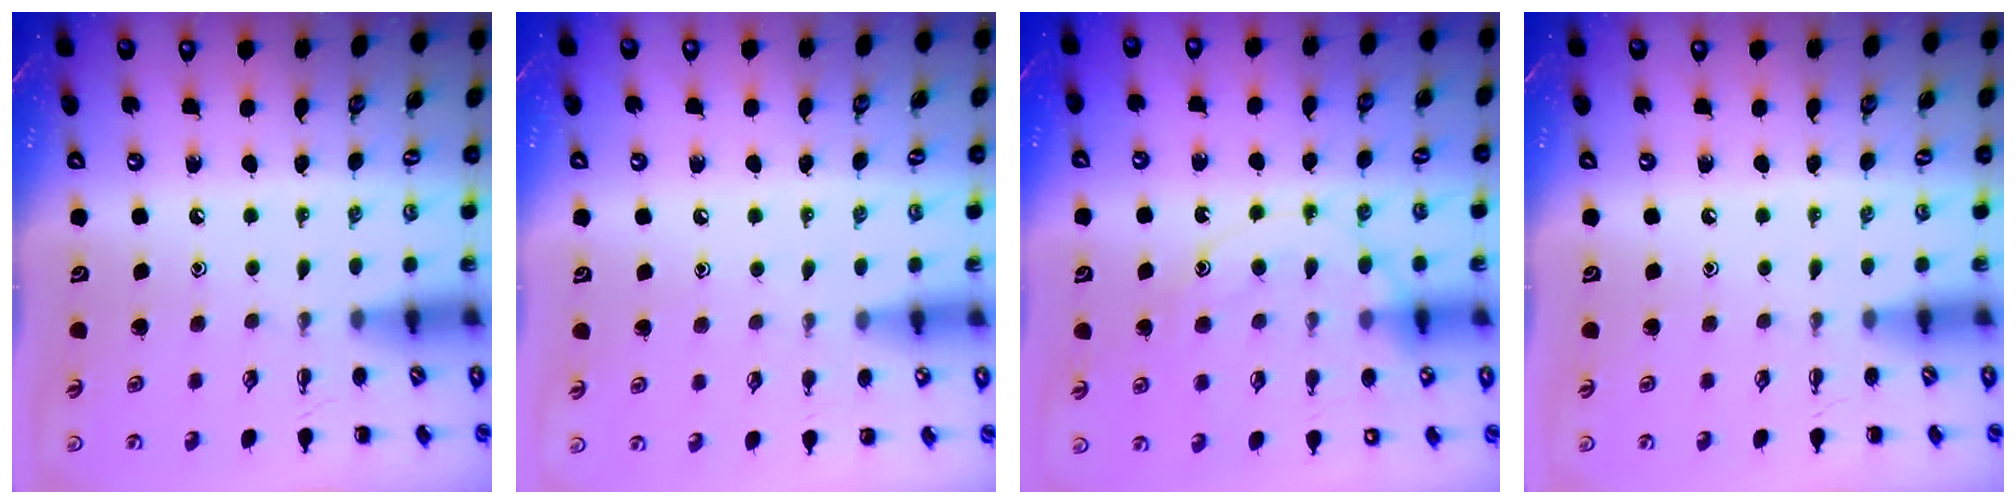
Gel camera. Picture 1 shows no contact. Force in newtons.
{"total": 5.3, "press": 5.1, "slide": 1.4}
{"total": 13.8, "press": 13.8, "slide": 0.9}
{"total": 0.0}